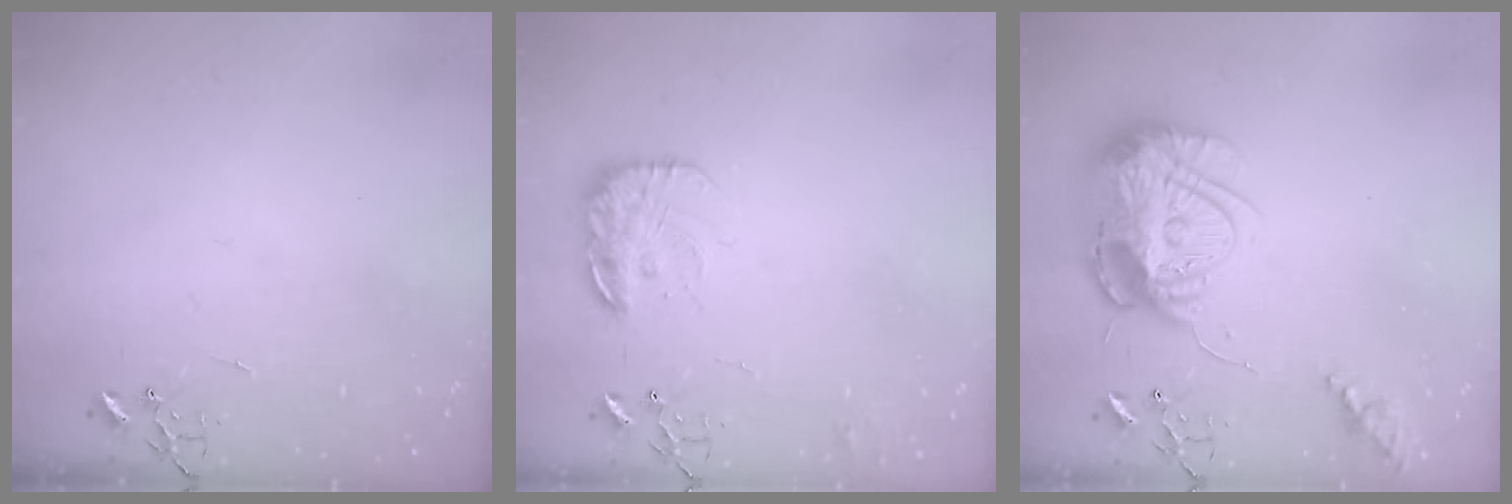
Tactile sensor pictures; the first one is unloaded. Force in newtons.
{"total": 14.8, "press": 14.8, "slide": 0.8}
{"total": 24.2, "press": 24.1, "slide": 2.0}